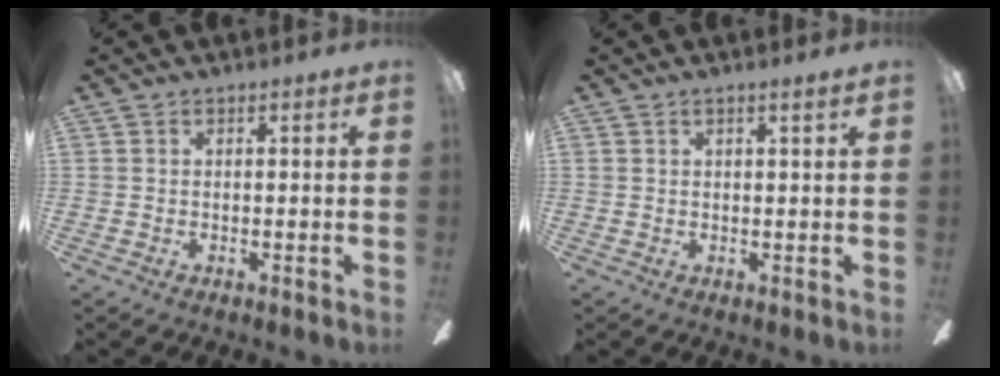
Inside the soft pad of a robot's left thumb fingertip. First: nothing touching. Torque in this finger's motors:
{"motor_torque": [-0.26, -0.10, 0.20, 0.18, 0.02]}